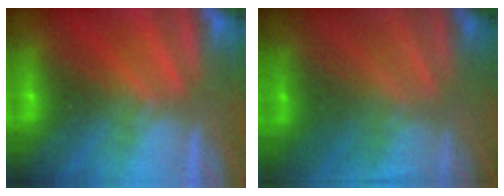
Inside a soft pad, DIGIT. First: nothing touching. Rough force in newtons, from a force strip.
{"total": 1.6}